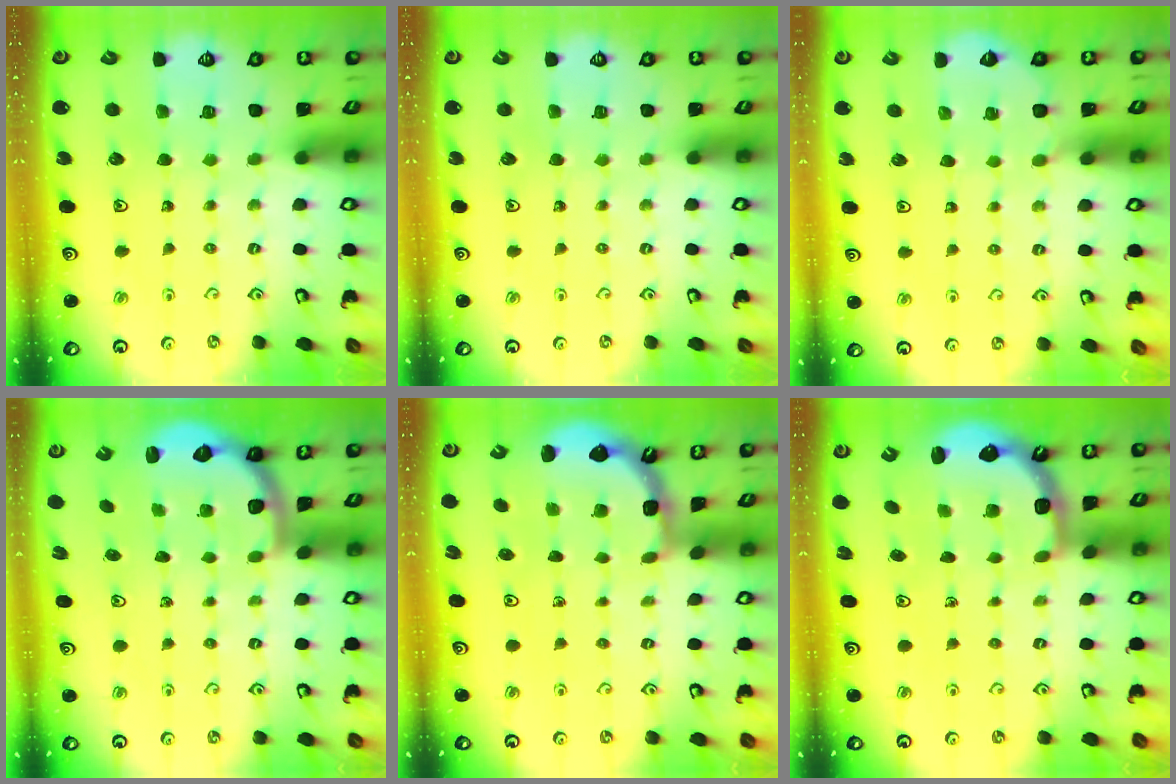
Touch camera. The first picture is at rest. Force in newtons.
{"total": 0.0}
{"total": 3.1, "press": 3.1, "slide": 0.2}
{"total": 2.5, "press": 2.1, "slide": 1.3}
{"total": 2.1, "press": 2.1, "slide": 0.2}
{"total": 2.8, "press": 2.0, "slide": 2.0}